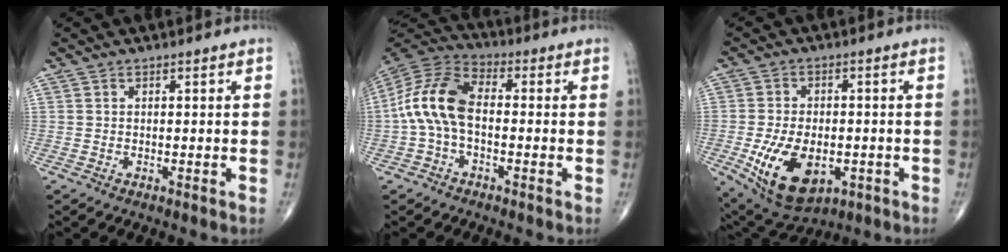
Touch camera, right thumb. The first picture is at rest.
{"total": 11.8, "force": [-1.0, 6.6, 9.7], "torque": [-0.201, 0.033, -0.030]}
{"total": 14.4, "force": [-4.2, 8.4, 10.9], "torque": [-0.179, 0.001, -0.052]}